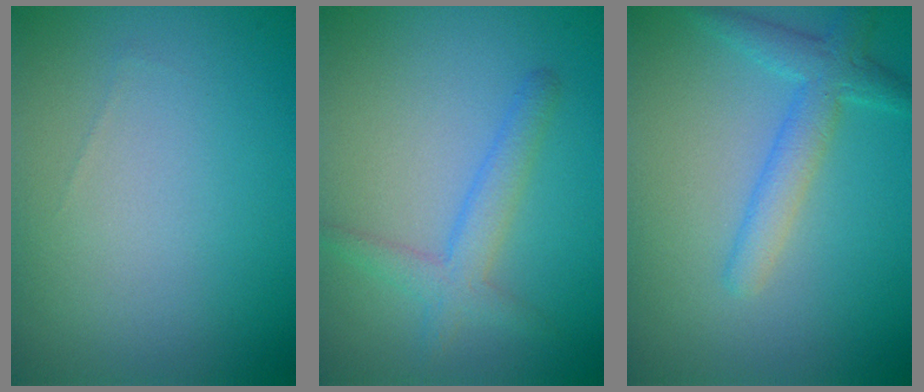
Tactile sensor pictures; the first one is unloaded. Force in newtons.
{"total": 2.0, "press": 2.0, "slide": 0.1}
{"total": 3.1, "press": 3.1, "slide": 0.2}